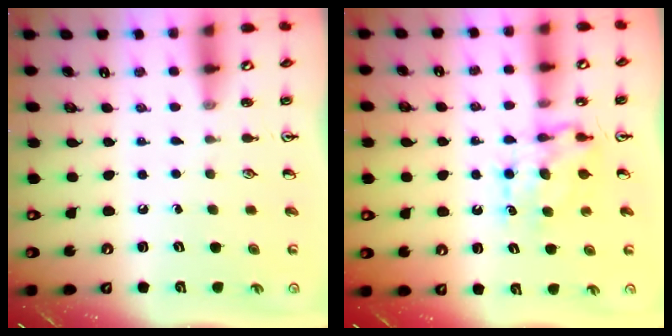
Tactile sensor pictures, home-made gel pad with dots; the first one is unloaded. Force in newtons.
{"total": 7.2, "press": 7.2, "slide": 0.4}